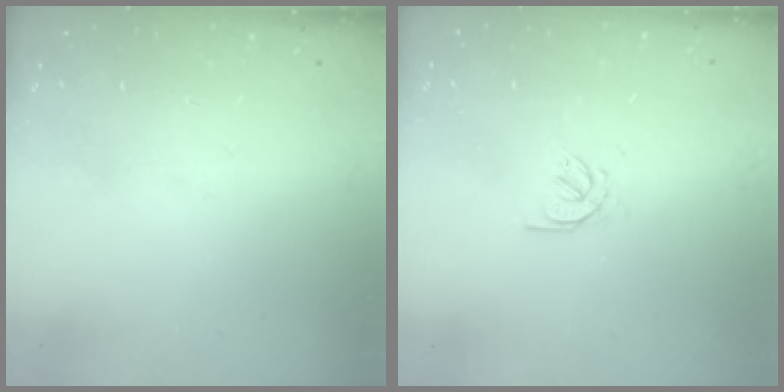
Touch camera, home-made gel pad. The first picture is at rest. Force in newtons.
{"total": 2.6, "press": 2.5, "slide": 0.7}